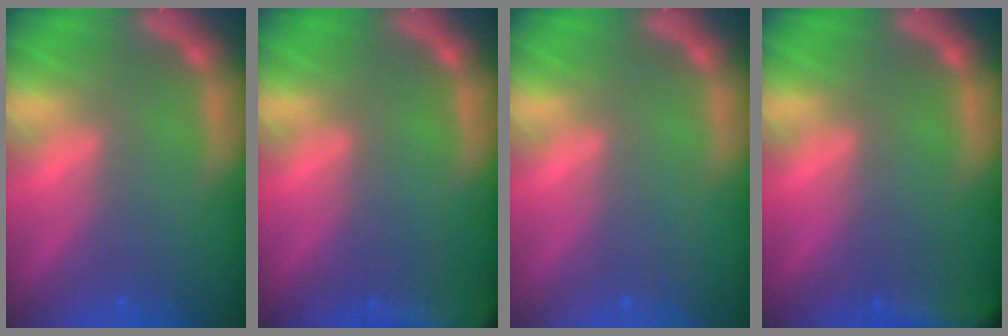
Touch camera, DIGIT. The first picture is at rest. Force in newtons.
{"total": 9.5}
{"total": 0.0}
{"total": 8.0}